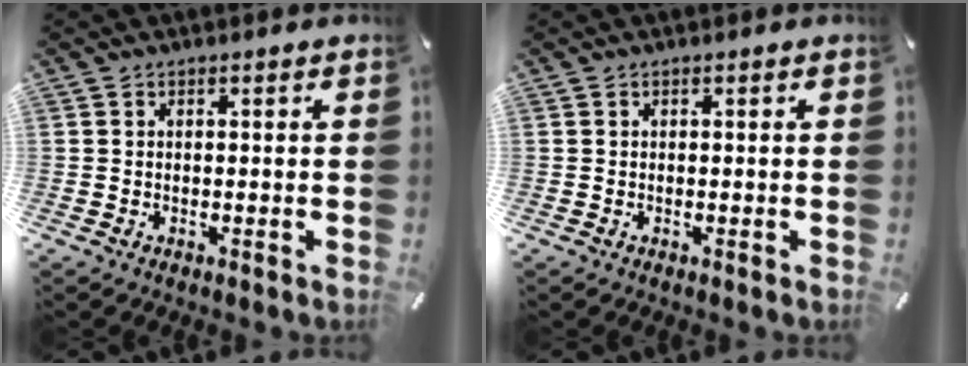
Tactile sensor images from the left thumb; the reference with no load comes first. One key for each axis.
{"total": 0.0}